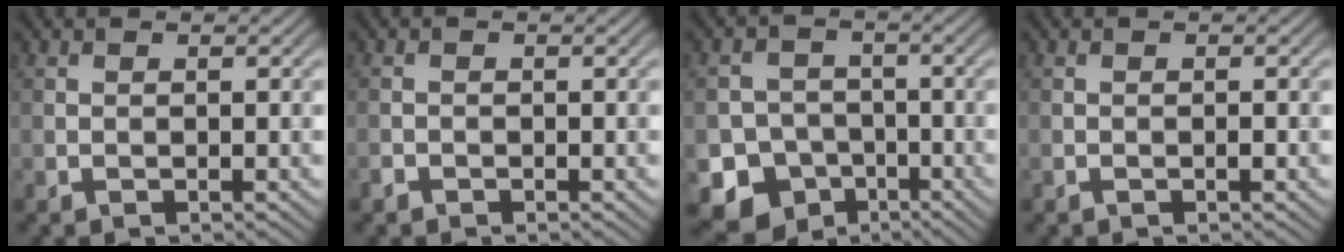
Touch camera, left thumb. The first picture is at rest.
{"total": 0.8, "force": [-0.7, 0.4, 0.2], "torque": [-0.003, -0.001, -0.014]}
{"total": 8.9, "force": [-4.4, 7.4, 2.3], "torque": [-0.042, -0.025, -0.101]}
{"total": 0.6, "force": [-0.3, 0.1, 0.5], "torque": [-0.008, 0.002, -0.005]}